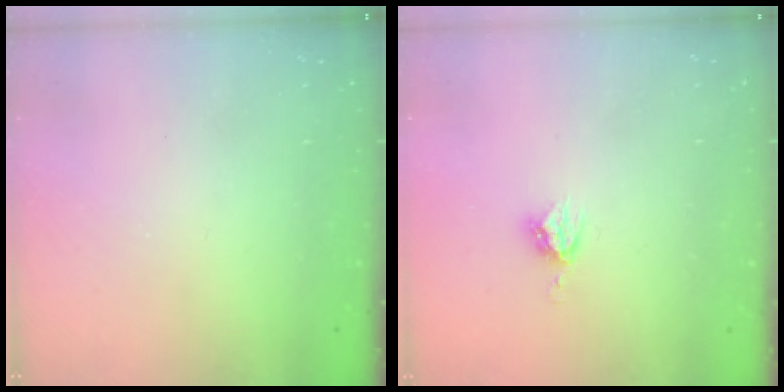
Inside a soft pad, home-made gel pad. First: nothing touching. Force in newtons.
{"total": 4.9, "press": 4.9, "slide": 0.1}